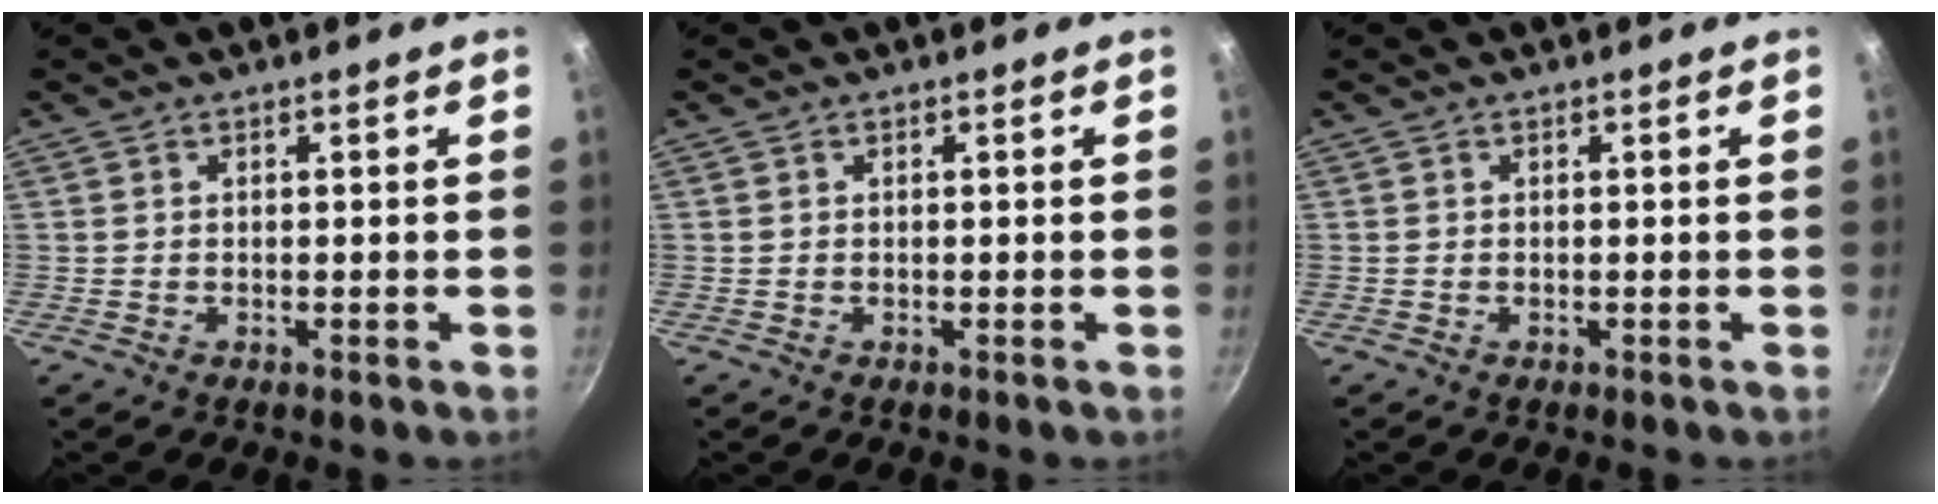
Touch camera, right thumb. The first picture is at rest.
{"total": 0.0}
{"total": 0.0}